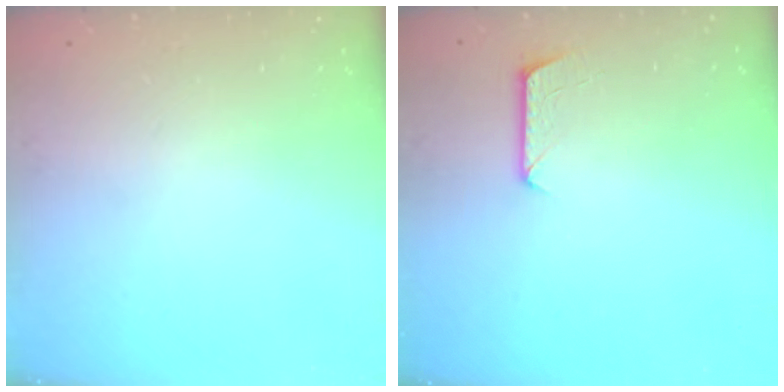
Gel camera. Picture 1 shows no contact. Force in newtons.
{"total": 8.8, "press": 8.8, "slide": 0.6}